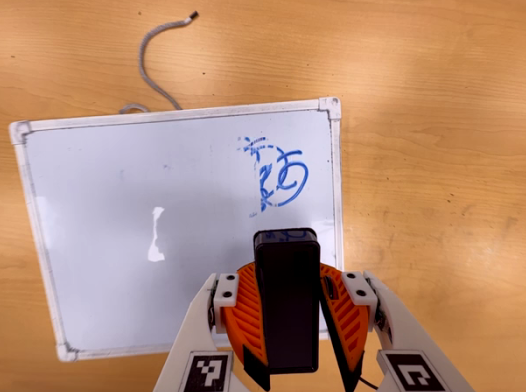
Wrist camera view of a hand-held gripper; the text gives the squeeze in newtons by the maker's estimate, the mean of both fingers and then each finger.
{"total": 10.1, "left": 9.9, "right": 10.3}